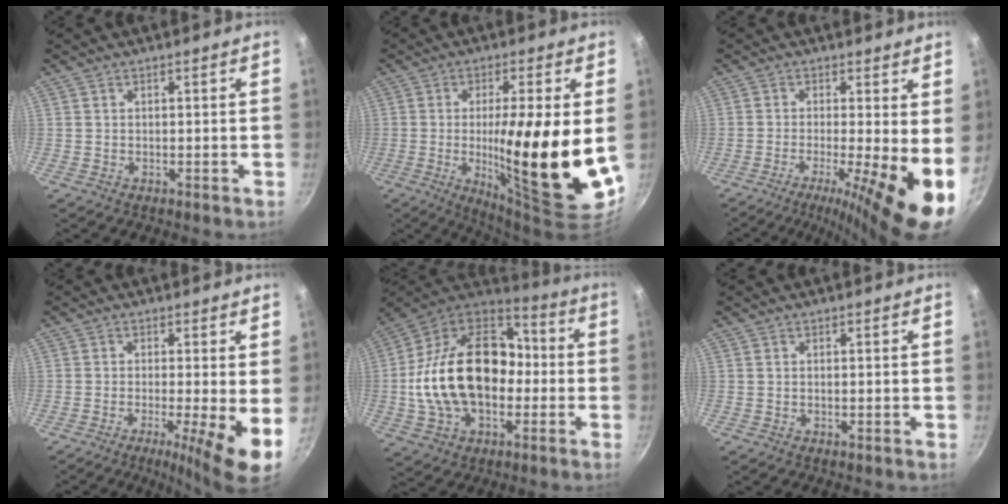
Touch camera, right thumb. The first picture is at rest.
{"total": 20.2, "force": [-1.1, 3.9, 19.8], "torque": [-0.304, -0.017, -0.013]}
{"total": 10.6, "force": [-2.1, 1.5, 10.3], "torque": [-0.158, -0.008, -0.039]}
{"total": 8.5, "force": [-1.5, 1.0, 8.4], "torque": [-0.122, -0.010, -0.024]}
{"total": 25.4, "force": [-2.2, 17.0, 18.7], "torque": [-0.312, 0.059, -0.043]}
{"total": 0.0}